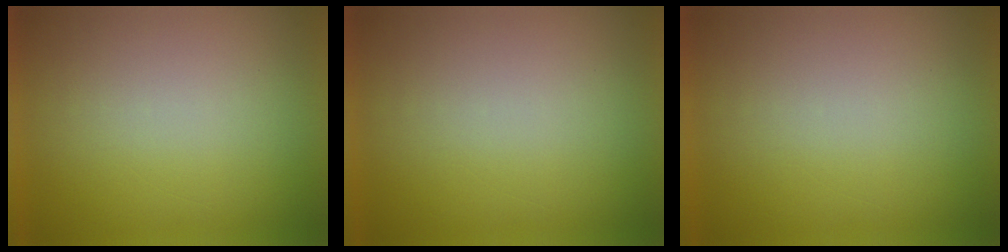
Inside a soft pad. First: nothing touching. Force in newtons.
{"total": 0.0}
{"total": 0.0}